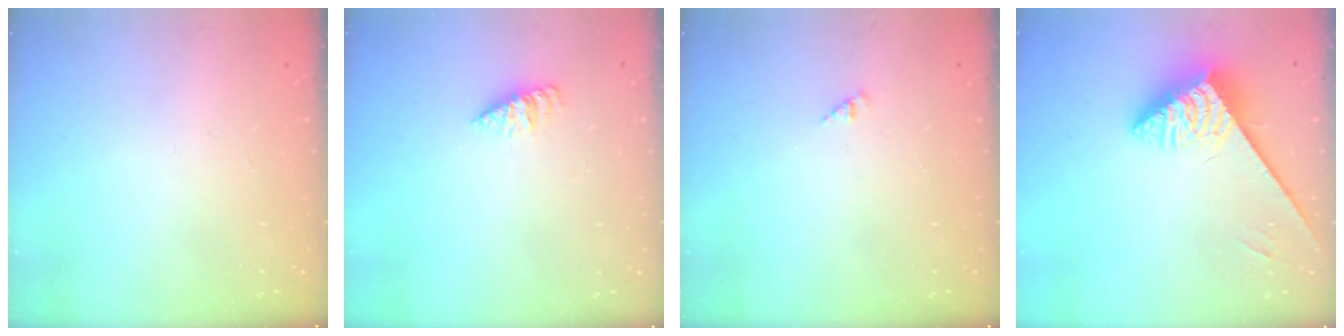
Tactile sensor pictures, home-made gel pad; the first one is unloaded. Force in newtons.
{"total": 2.6, "press": 2.6, "slide": 0.4}
{"total": 2.0, "press": 2.0, "slide": 0.4}
{"total": 3.7, "press": 3.7, "slide": 0.6}